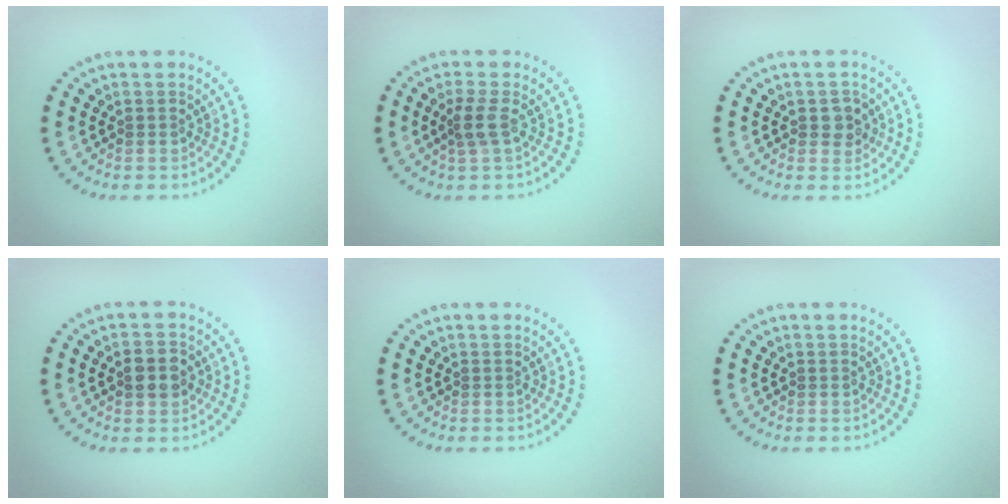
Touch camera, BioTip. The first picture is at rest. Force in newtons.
{"total": 1.9, "press": 1.5, "slide": 1.1}
{"total": 1.9, "press": 1.9, "slide": 0.4}
{"total": 2.5, "press": 2.5, "slide": 0.1}
{"total": 0.0}
{"total": 0.0}